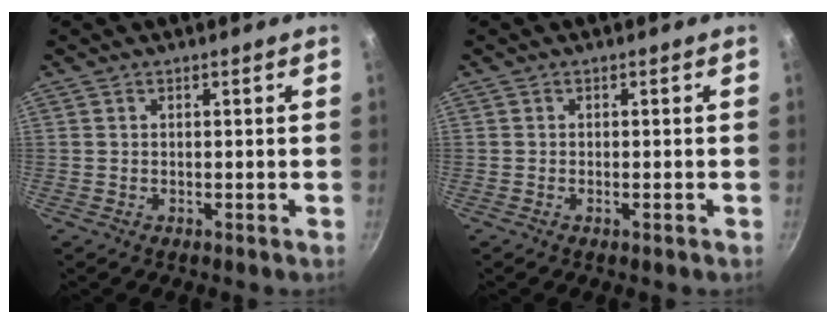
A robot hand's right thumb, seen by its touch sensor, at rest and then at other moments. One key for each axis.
{"total": 0.8, "fx": -0.4, "fy": 0.2, "fz": 0.6, "tx": -0.015, "ty": 0.003, "tz": -0.009}